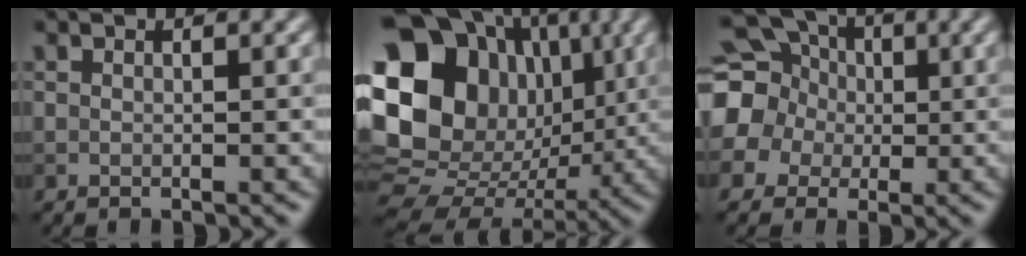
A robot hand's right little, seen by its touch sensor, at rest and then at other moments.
{"total": 23.6, "force": [3.9, 20.6, 10.8], "torque": [-0.226, 0.035, 0.046]}
{"total": 15.9, "force": [2.2, 14.5, 5.9], "torque": [-0.169, 0.012, 0.006]}